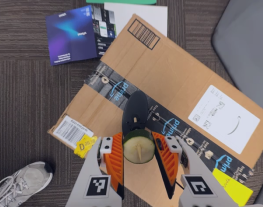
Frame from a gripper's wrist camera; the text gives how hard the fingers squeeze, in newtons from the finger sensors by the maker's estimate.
{"total": 10.1, "left": 10.4, "right": 9.9}